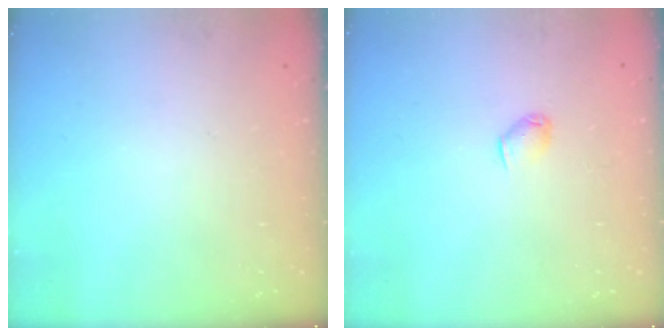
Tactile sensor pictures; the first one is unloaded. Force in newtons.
{"total": 3.4, "press": 3.3, "slide": 0.7}